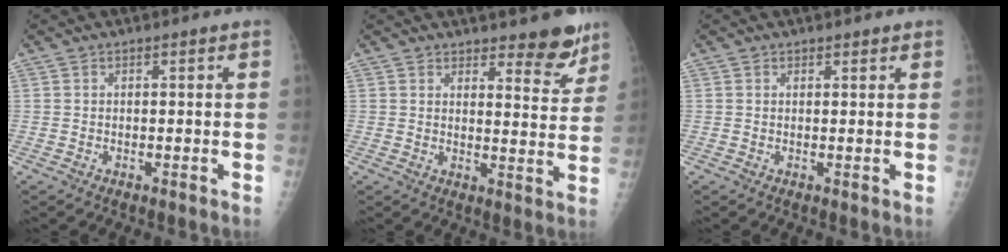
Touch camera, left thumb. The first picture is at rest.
{"total": 7.0, "force": [5.5, 2.6, 3.4], "torque": [-0.008, -0.042, 0.072]}
{"total": 0.7, "force": [0.6, 0.4, 0.1], "torque": [0.004, -0.005, 0.006]}